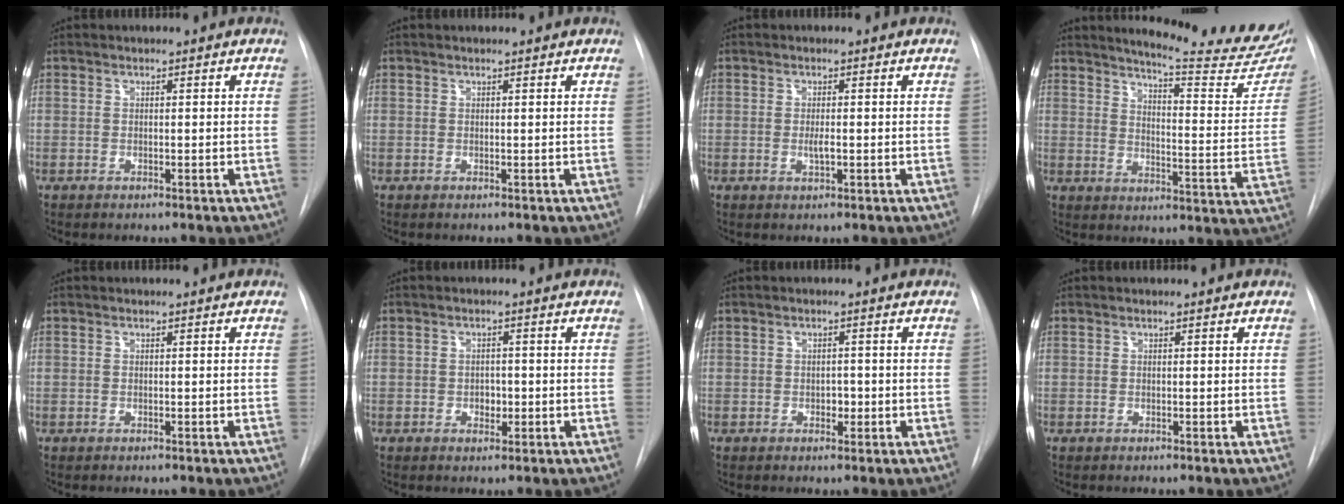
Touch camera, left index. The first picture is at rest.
{"total": 0.5, "force": [0.5, -0.1, 0.1], "torque": [-0.004, 0.001, 0.006]}
{"total": 1.5, "force": [-0.5, 0.3, 1.4], "torque": [-0.027, -0.006, -0.007]}
{"total": 24.3, "force": [21.0, 1.5, 12.1], "torque": [-0.172, -0.088, 0.256]}
{"total": 0.0}
{"total": 1.9, "force": [-0.7, 1.4, 1.2], "torque": [-0.015, -0.001, -0.008]}
{"total": 1.5, "force": [-0.7, 1.0, 0.9], "torque": [-0.011, -0.001, -0.009]}
{"total": 0.0}